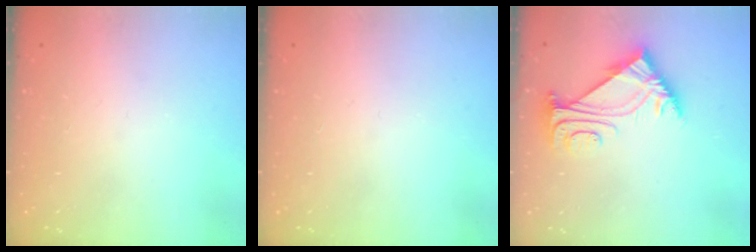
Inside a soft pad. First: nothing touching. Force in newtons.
{"total": 0.0}
{"total": 5.9, "press": 5.8, "slide": 1.1}